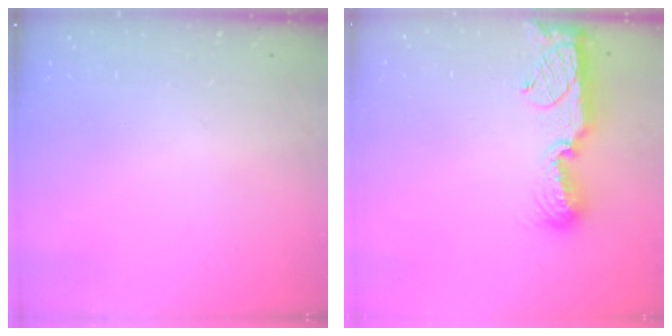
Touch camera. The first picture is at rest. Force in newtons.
{"total": 11.5, "press": 11.4, "slide": 1.2}